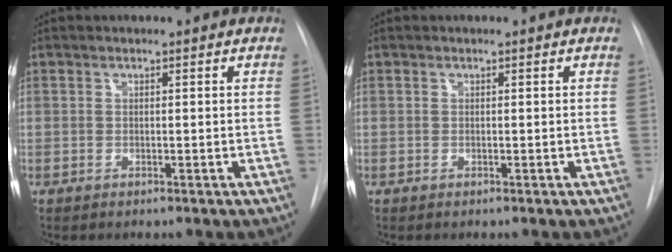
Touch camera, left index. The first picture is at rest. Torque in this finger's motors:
{"motor_torque": [-0.08, 0.17, 0.00, 0.00]}